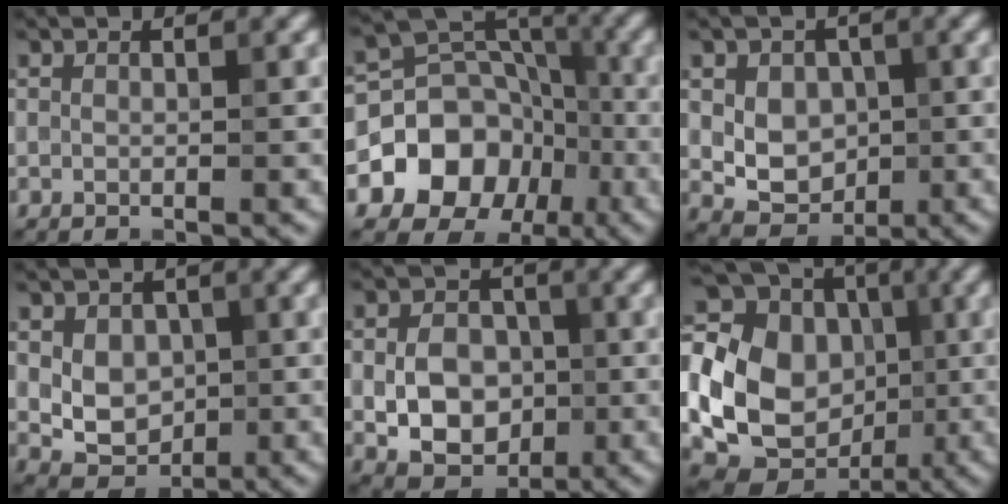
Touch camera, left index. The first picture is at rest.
{"total": 9.1, "force": [-3.4, 7.4, 4.2], "torque": [-0.070, 0.012, -0.072]}
{"total": 4.8, "force": [0.7, 3.8, 2.9], "torque": [-0.041, 0.001, 0.008]}
{"total": 4.1, "force": [0.5, 3.2, 2.6], "torque": [-0.041, -0.001, 0.006]}
{"total": 6.3, "force": [-1.0, 4.7, 4.0], "torque": [-0.053, 0.001, -0.027]}
{"total": 18.8, "force": [-1.2, 16.1, 9.5], "torque": [-0.210, 0.014, -0.057]}